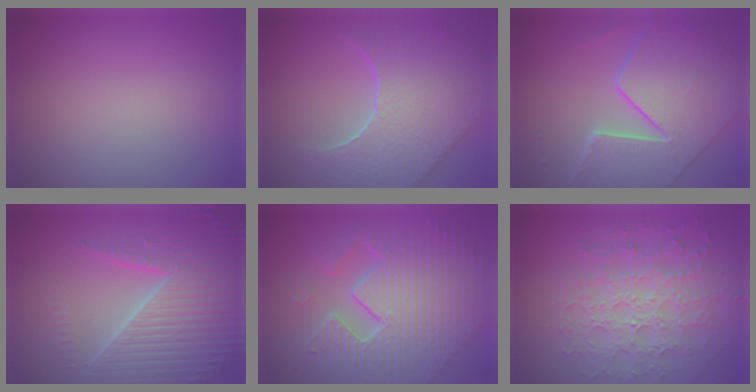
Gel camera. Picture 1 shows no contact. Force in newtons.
{"total": 9.5, "press": 6.8, "slide": 6.7}
{"total": 9.4, "press": 6.7, "slide": 6.6}
{"total": 7.0, "press": 6.8, "slide": 1.7}
{"total": 11.4, "press": 7.4, "slide": 8.7}
{"total": 7.2, "press": 5.2, "slide": 5.0}